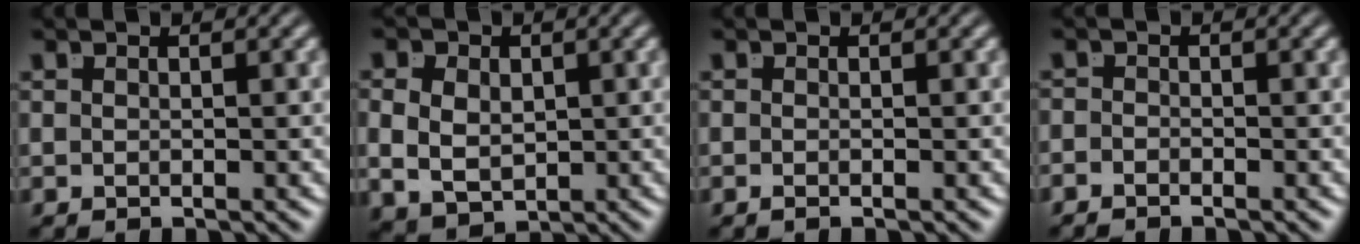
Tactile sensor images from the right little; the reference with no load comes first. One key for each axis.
{"total": 5.8, "fx": -0.7, "fy": 4.8, "fz": 3.3, "tx": -0.071, "ty": -0.030, "tz": 0.003}
{"total": 0.6, "fx": -0.5, "fy": -0.1, "fz": 0.3, "tx": -0.004, "ty": -0.002, "tz": -0.008}
{"total": 1.2, "fx": -1.2, "fy": -0.2, "fz": -0.1, "tx": 0.003, "ty": -0.011, "tz": -0.018}